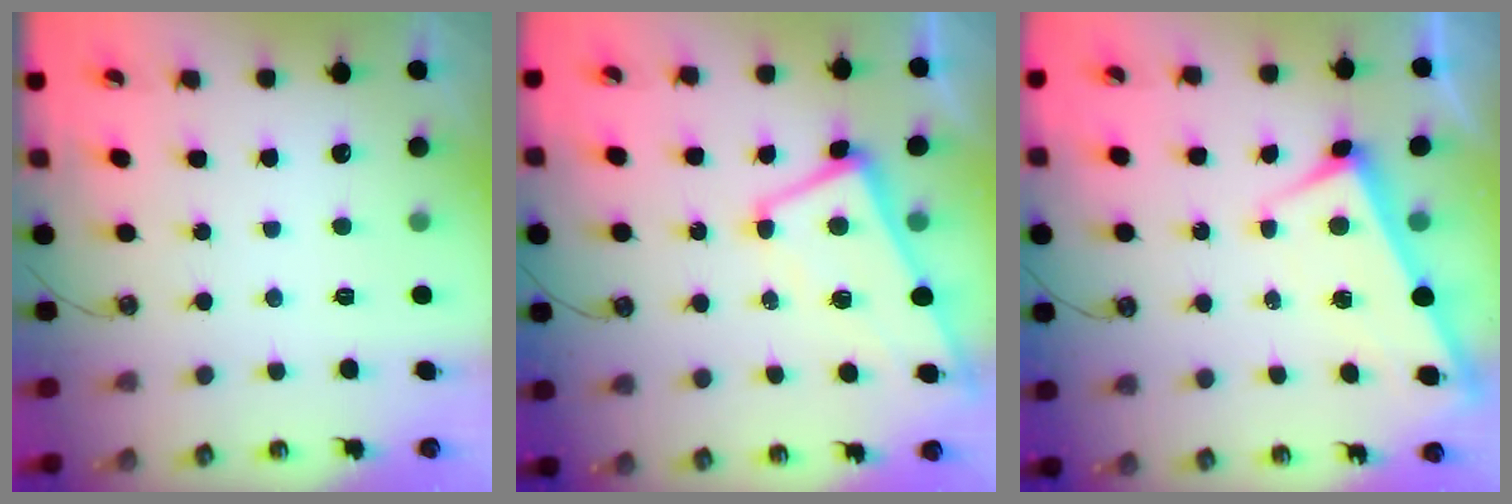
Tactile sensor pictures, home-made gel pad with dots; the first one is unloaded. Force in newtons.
{"total": 1.3, "press": 1.1, "slide": 0.7}
{"total": 1.0, "press": 0.9, "slide": 0.4}